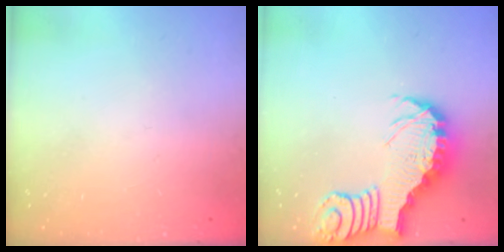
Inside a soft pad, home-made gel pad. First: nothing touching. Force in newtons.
{"total": 3.1, "press": 3.1, "slide": 0.6}